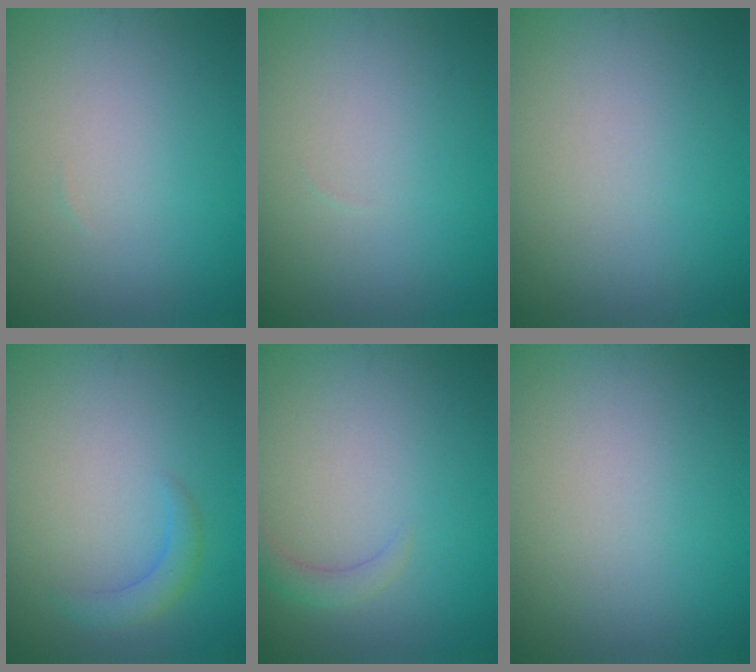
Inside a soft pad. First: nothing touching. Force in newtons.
{"total": 0.0}
{"total": 0.0}
{"total": 1.7, "press": 1.7, "slide": 0.2}
{"total": 1.4, "press": 1.4, "slide": 0.2}
{"total": 0.0}